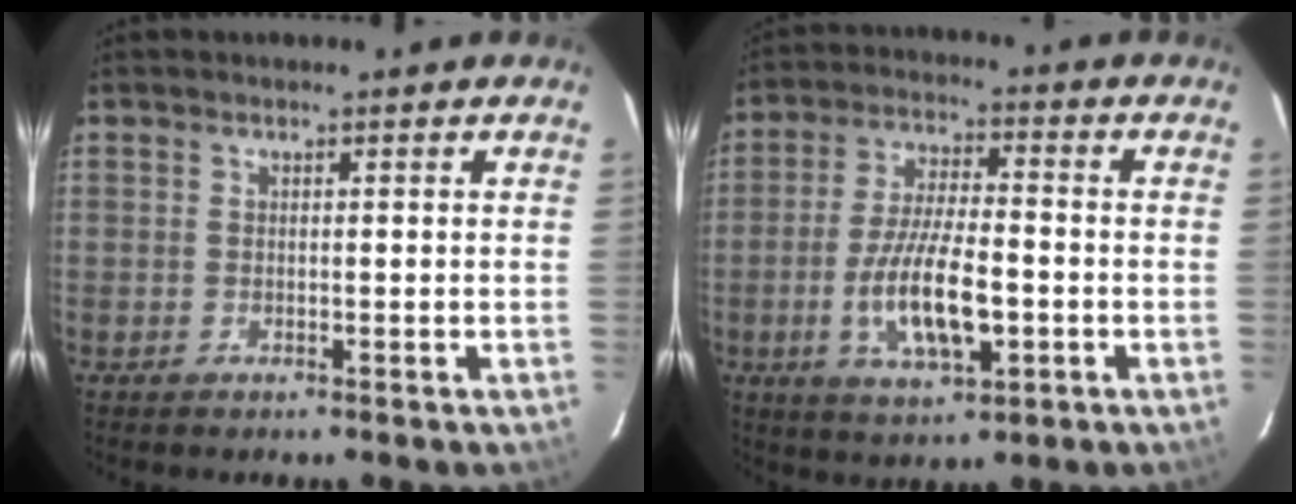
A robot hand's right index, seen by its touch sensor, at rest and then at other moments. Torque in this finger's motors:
{"motor_torque": [0.55, -0.21, 0.74, 0.21]}